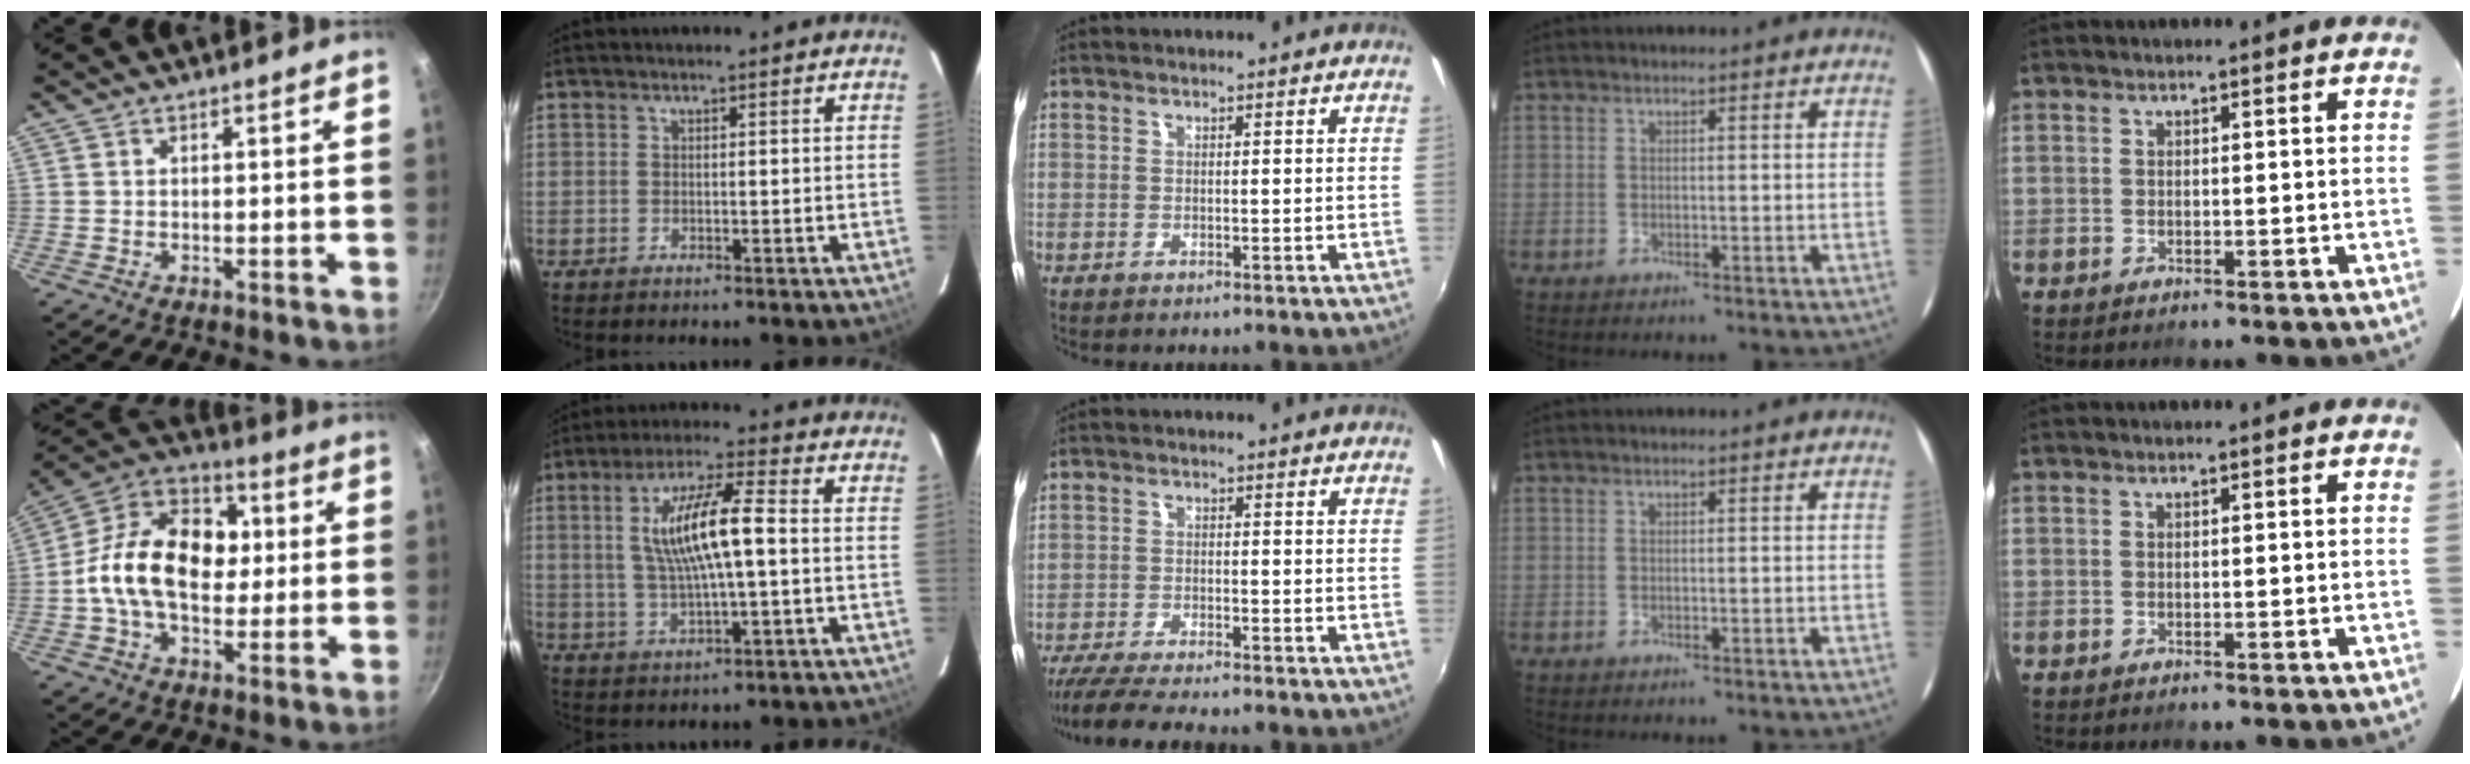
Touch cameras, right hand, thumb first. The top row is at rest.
{"thumb": {"total": 19.8, "force": [0.4, 13.6, 14.4], "torque": [-0.207, 0.032, -0.016]}, "index": {"total": 11.9, "force": [0.6, 2.2, 11.7], "torque": [-0.217, 0.007, 0.017]}, "middle": {"total": 10.4, "force": [-9.2, 0.9, 4.8], "torque": [-0.116, -0.029, -0.151]}}